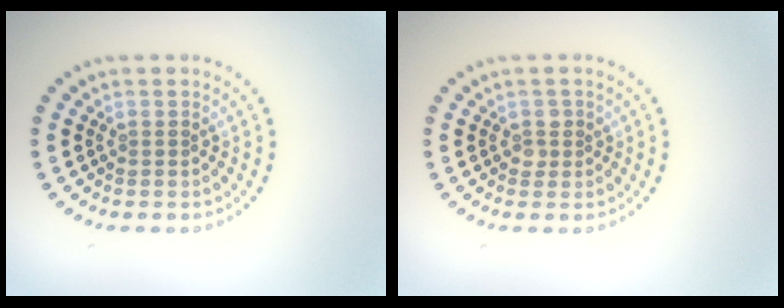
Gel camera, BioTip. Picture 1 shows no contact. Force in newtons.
{"total": 1.1, "press": 1.0, "slide": 0.4}